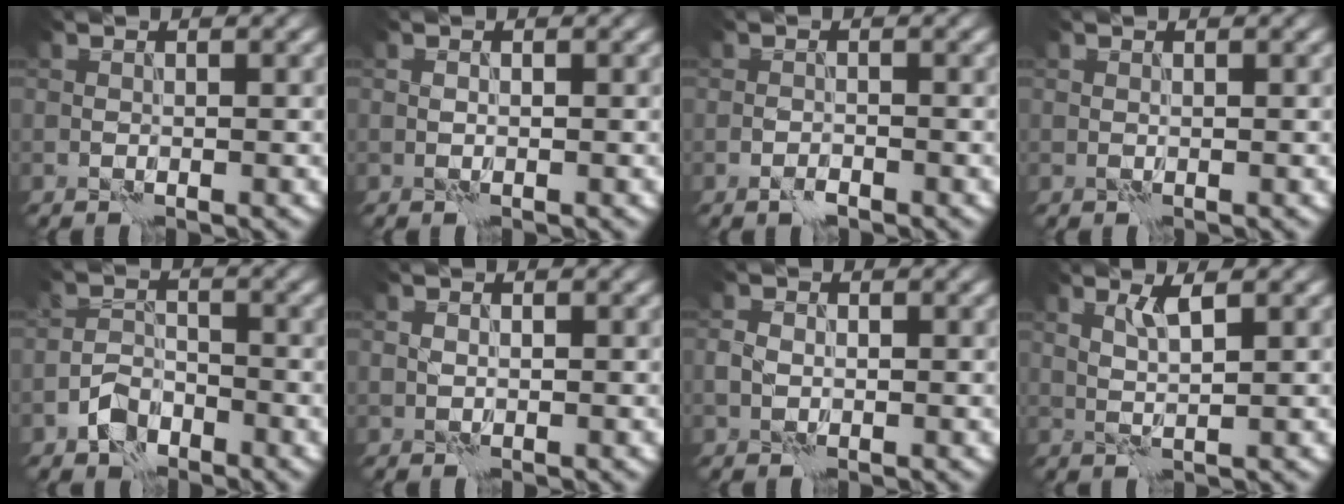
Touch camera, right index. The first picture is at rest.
{"total": 0.0}
{"total": 1.2, "force": [-0.9, 0.4, 0.6], "torque": [-0.012, 0.004, -0.020]}
{"total": 0.0}
{"total": 3.1, "force": [-2.2, 1.8, 1.3], "torque": [-0.019, 0.008, -0.047]}
{"total": 0.0}
{"total": 1.1, "force": [-0.1, 0.9, 0.5], "torque": [-0.012, 0.001, -0.007]}
{"total": 1.8, "force": [1.0, 0.0, 1.4], "torque": [-0.033, 0.001, 0.019]}